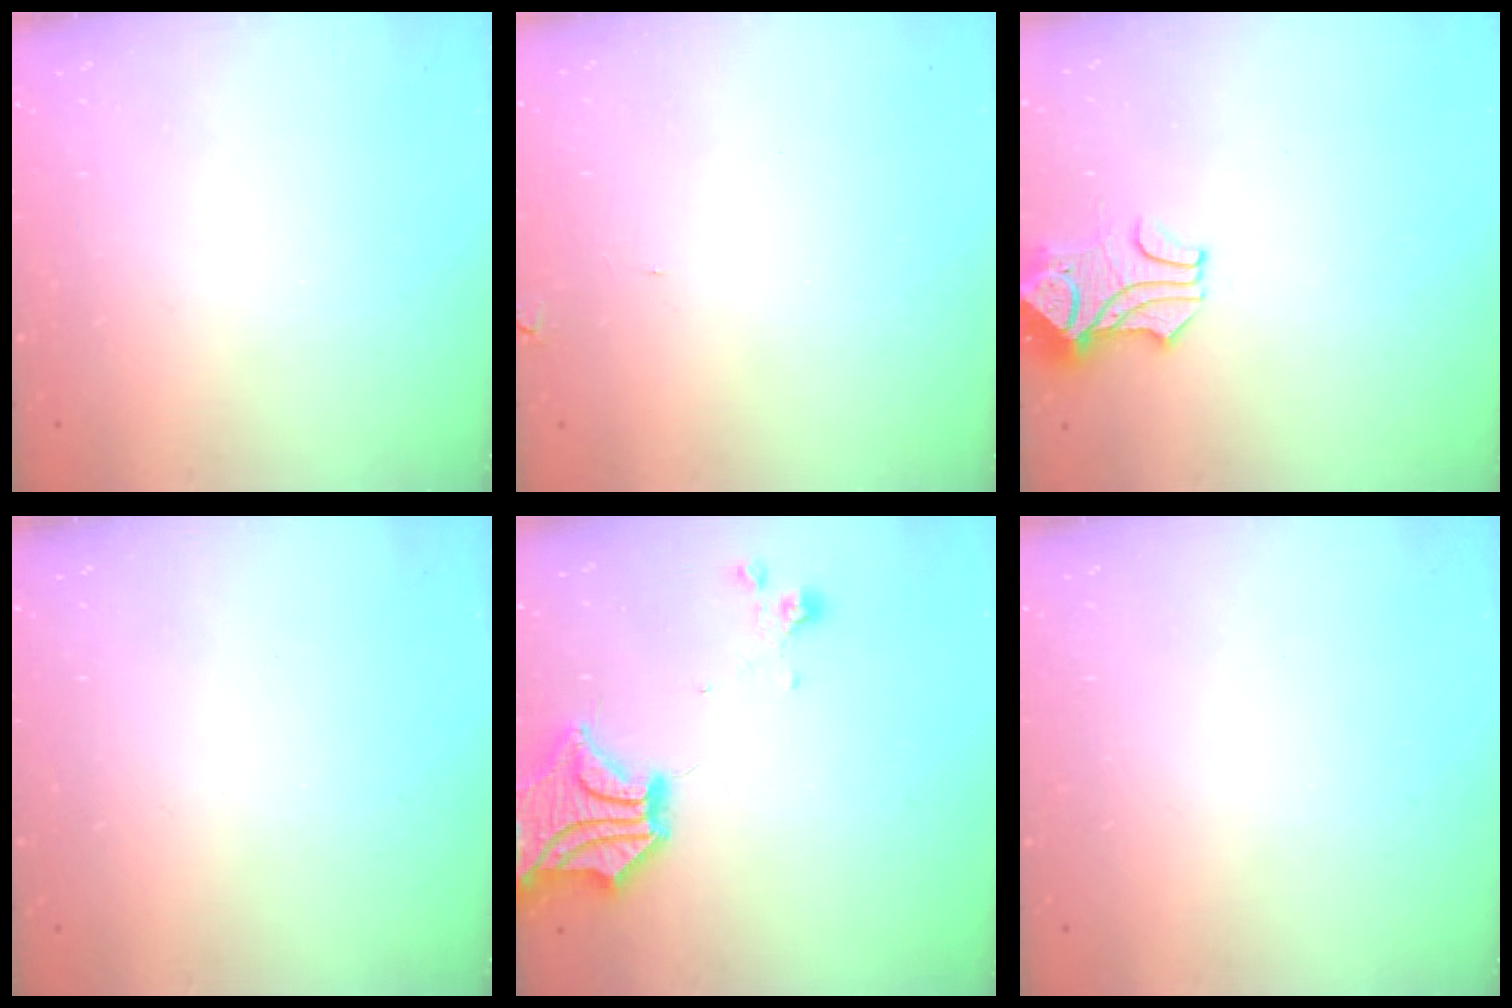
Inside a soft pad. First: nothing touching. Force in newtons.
{"total": 1.3, "press": 1.2, "slide": 0.5}
{"total": 1.8, "press": 1.4, "slide": 1.1}
{"total": 0.0}
{"total": 5.2, "press": 4.6, "slide": 2.5}
{"total": 0.0}